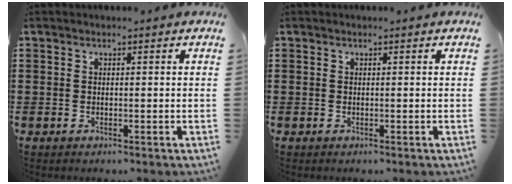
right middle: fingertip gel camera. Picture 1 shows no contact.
{"total": 0.0}